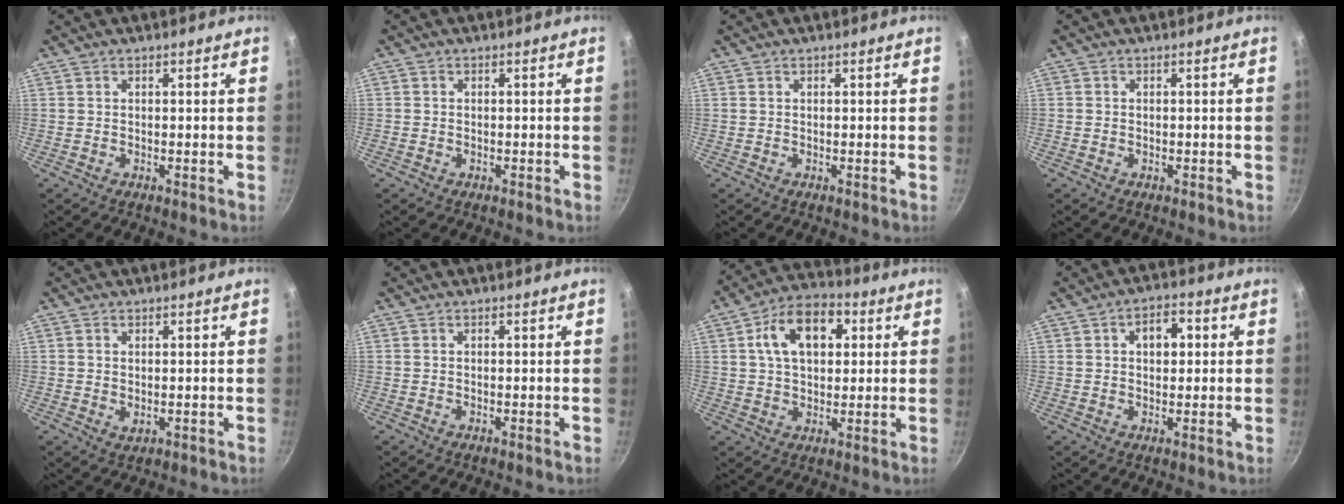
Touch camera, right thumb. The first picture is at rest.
{"total": 0.7, "force": [-0.4, 0.6, 0.1], "torque": [-0.003, 0.004, -0.006]}
{"total": 0.0}
{"total": 0.7, "force": [-0.3, 0.6, 0.2], "torque": [-0.004, 0.003, -0.005]}
{"total": 1.8, "force": [0.3, 1.3, 1.3], "torque": [-0.022, -0.002, 0.007]}
{"total": 0.0}
{"total": 13.4, "force": [3.7, 8.7, 9.5], "torque": [-0.127, 0.016, 0.050]}
{"total": 5.9, "force": [1.4, 3.9, 4.2], "torque": [-0.035, 0.012, 0.015]}